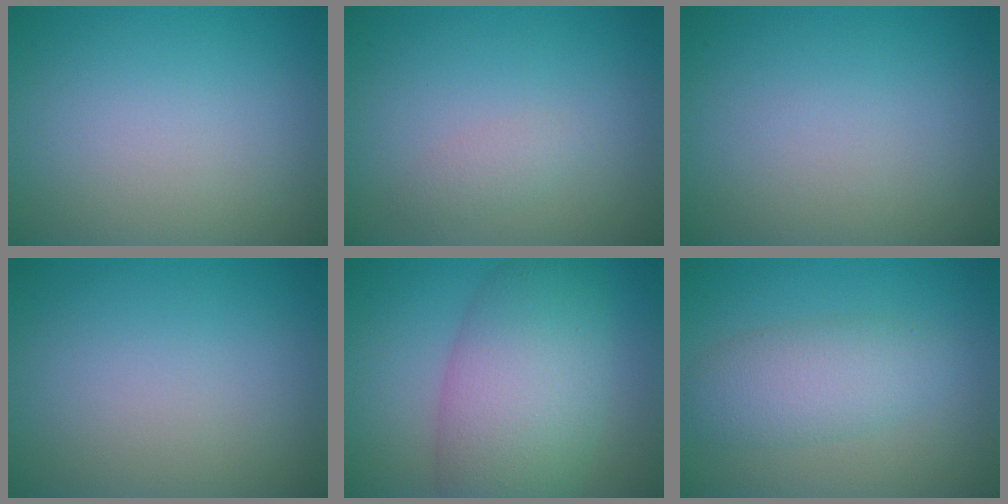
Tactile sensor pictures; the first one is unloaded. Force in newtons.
{"total": 1.1, "press": 1.1, "slide": 0.0}
{"total": 0.0}
{"total": 0.0}
{"total": 9.0, "press": 9.0, "slide": 0.4}
{"total": 4.0, "press": 4.0, "slide": 0.2}